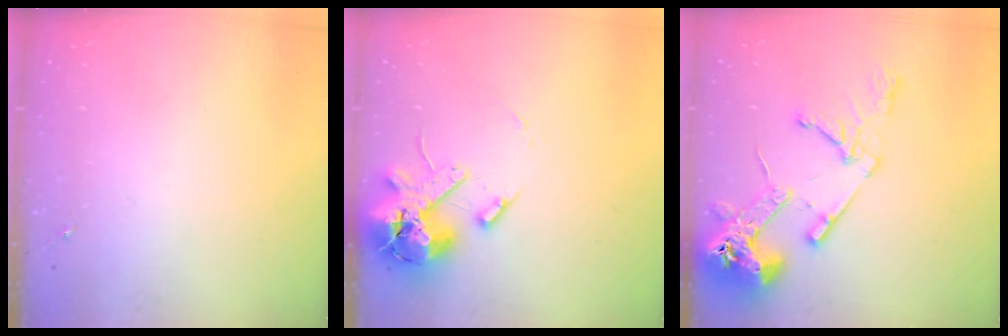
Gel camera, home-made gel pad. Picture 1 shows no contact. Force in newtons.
{"total": 14.6, "press": 14.4, "slide": 2.4}
{"total": 16.6, "press": 16.5, "slide": 2.0}